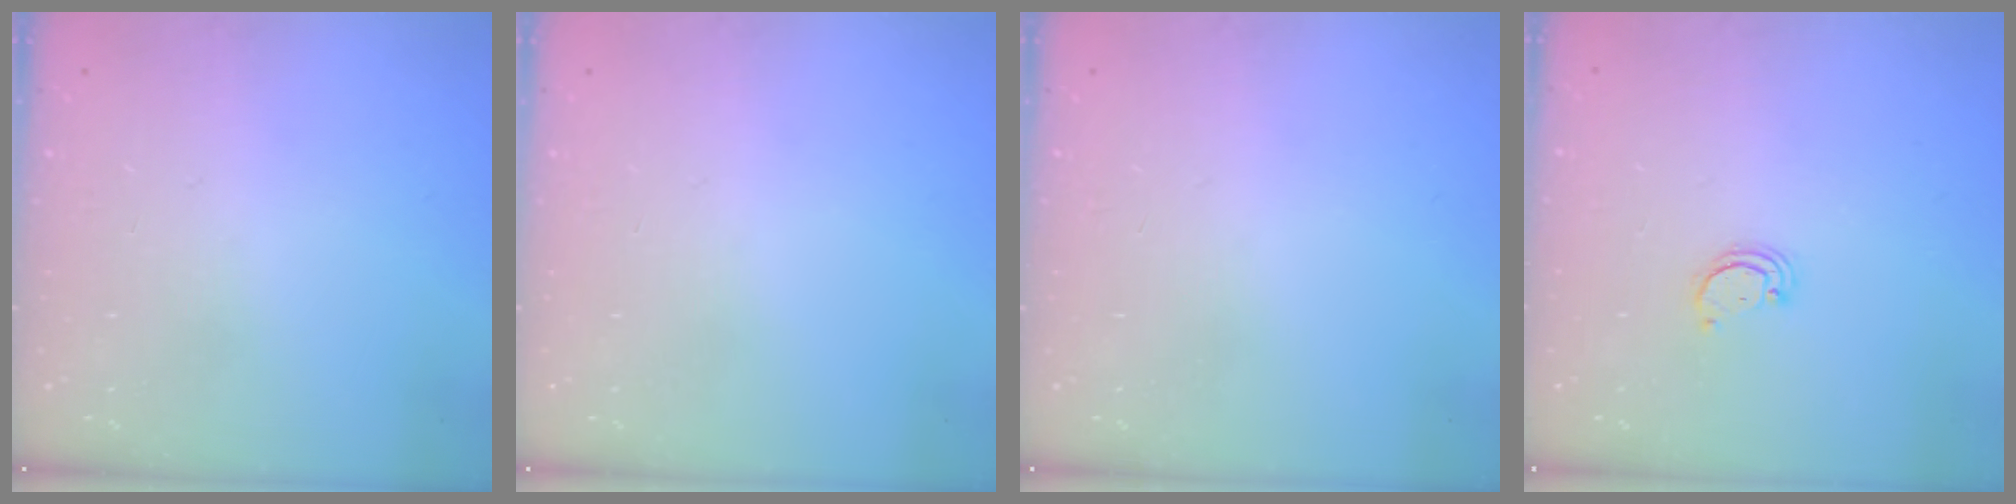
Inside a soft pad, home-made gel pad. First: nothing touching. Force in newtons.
{"total": 0.0}
{"total": 0.0}
{"total": 2.2, "press": 2.2, "slide": 0.2}